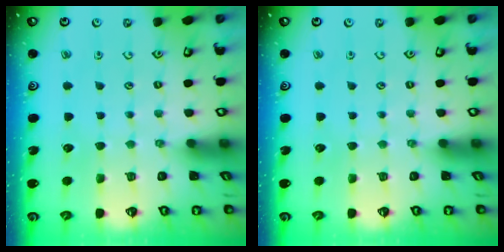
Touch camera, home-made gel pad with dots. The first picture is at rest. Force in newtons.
{"total": 0.0}